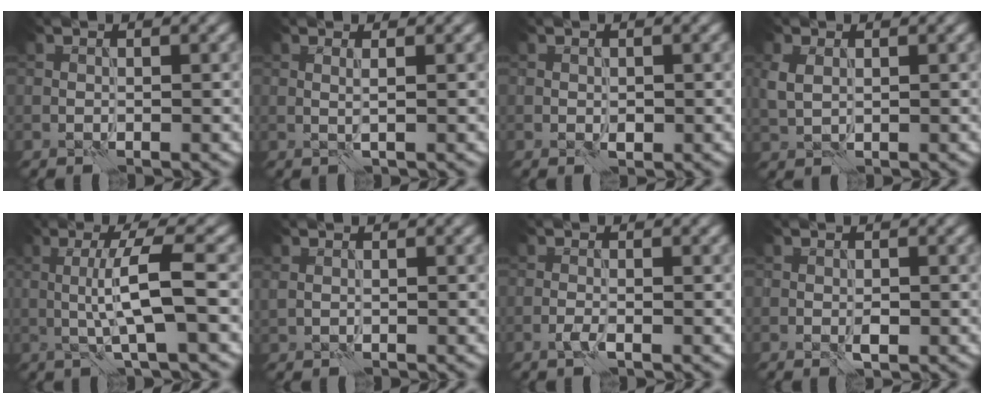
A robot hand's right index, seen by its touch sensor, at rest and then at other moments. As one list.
[{"total": 1.3, "force": [0.5, 0.3, 1.2], "torque": [-0.020, -0.001, -0.005]}, {"total": 0.7, "force": [-0.1, 0.5, 0.5], "torque": [-0.005, 0.000, -0.001]}, {"total": 2.0, "force": [0.6, 1.3, 1.5], "torque": [-0.042, 0.003, 0.013]}, {"total": 5.2, "force": [-0.2, 0.6, 5.1], "torque": [-0.098, 0.006, -0.006]}, {"total": 0.7, "force": [0.5, 0.2, 0.5], "torque": [-0.011, -0.002, 0.009]}, {"total": 1.1, "force": [-0.6, 0.2, 0.9], "torque": [-0.019, 0.002, -0.014]}, {"total": 0.9, "force": [-0.2, 0.4, 0.8], "torque": [-0.013, 0.001, -0.004]}]